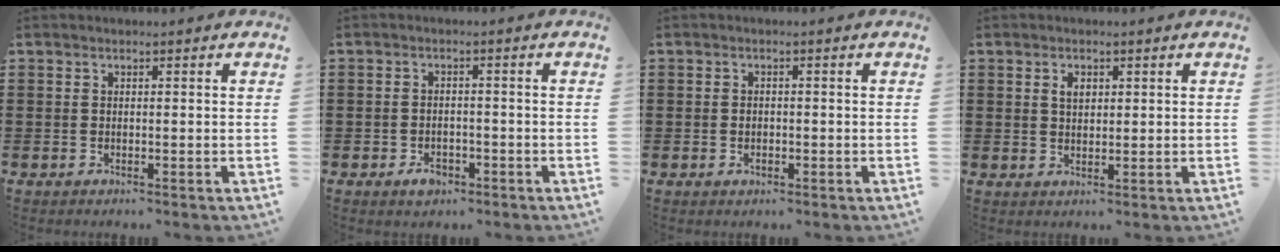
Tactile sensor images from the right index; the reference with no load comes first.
{"total": 2.1, "force": [-1.4, 1.3, 0.9], "torque": [-0.018, 0.000, -0.029]}
{"total": 0.9, "force": [-0.3, 0.6, 0.6], "torque": [-0.014, 0.000, -0.006]}
{"total": 1.9, "force": [0.9, 1.0, 1.3], "torque": [-0.029, 0.006, 0.017]}